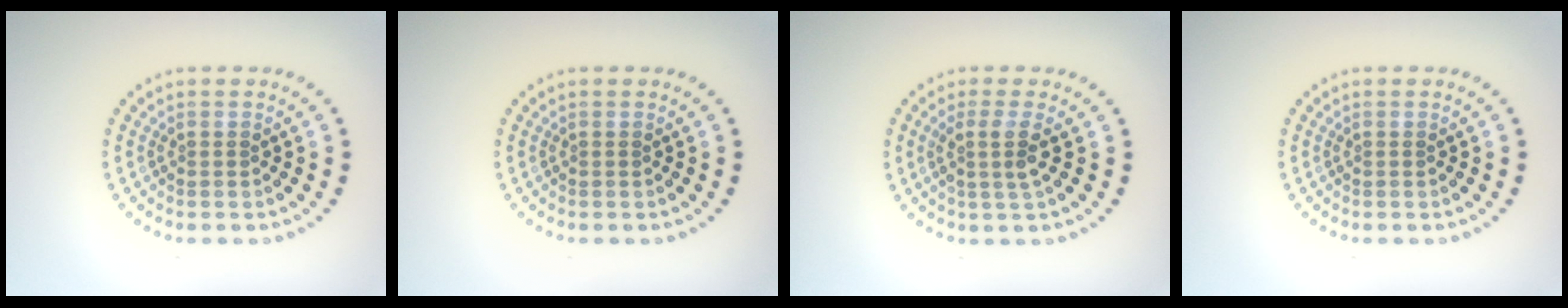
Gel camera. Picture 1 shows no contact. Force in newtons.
{"total": 0.0}
{"total": 2.3, "press": 1.7, "slide": 1.5}
{"total": 0.0}